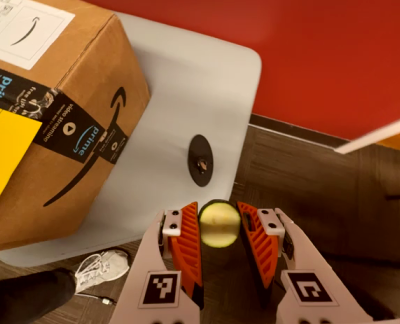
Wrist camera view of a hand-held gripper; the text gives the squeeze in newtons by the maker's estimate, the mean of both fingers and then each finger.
{"total": 7.5, "left": 7.4, "right": 7.6}